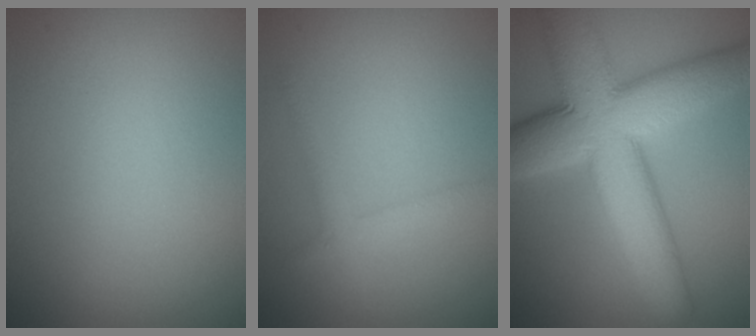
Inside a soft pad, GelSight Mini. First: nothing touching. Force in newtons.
{"total": 1.6, "press": 1.6, "slide": 0.2}
{"total": 12.0, "press": 12.0, "slide": 0.2}